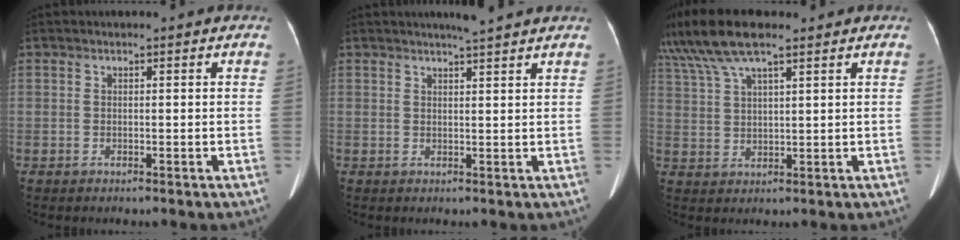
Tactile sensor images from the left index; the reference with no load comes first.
{"total": 4.2, "force": [3.8, -0.5, 1.8], "torque": [-0.027, 0.006, 0.049]}
{"total": 11.8, "force": [9.1, 2.4, 7.2], "torque": [-0.153, 0.036, 0.172]}